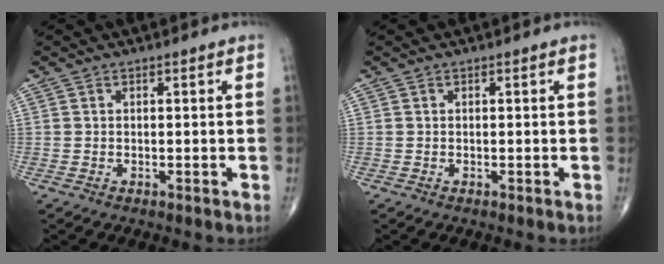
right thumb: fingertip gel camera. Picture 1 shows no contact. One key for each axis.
{"total": 0.0}